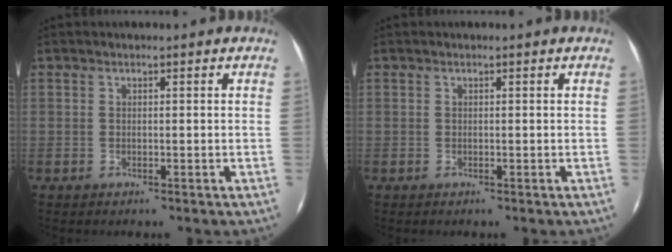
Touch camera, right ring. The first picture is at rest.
{"total": 0.0}